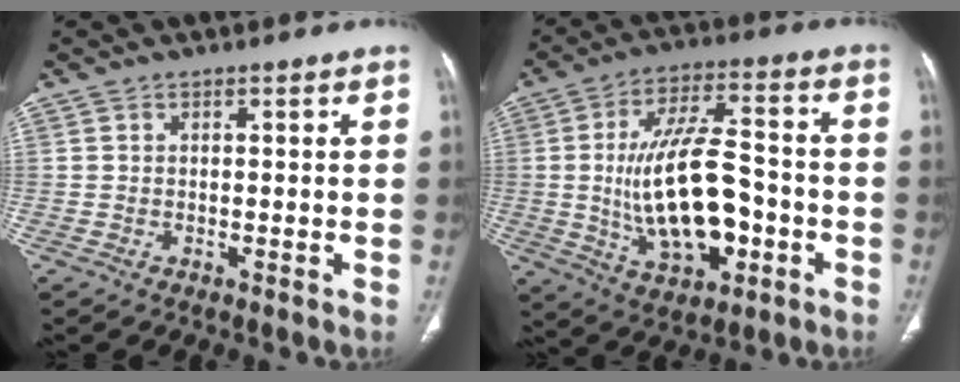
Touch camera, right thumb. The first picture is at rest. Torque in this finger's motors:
{"motor_torque": [-0.09, 1.23, 0.68, 0.62, 0.22]}